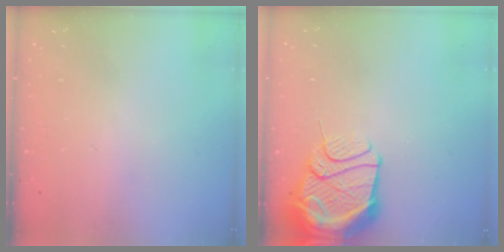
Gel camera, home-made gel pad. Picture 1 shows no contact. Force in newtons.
{"total": 14.8, "press": 14.7, "slide": 1.7}